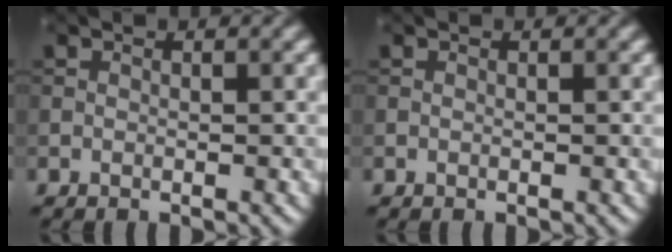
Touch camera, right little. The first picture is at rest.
{"total": 0.0}